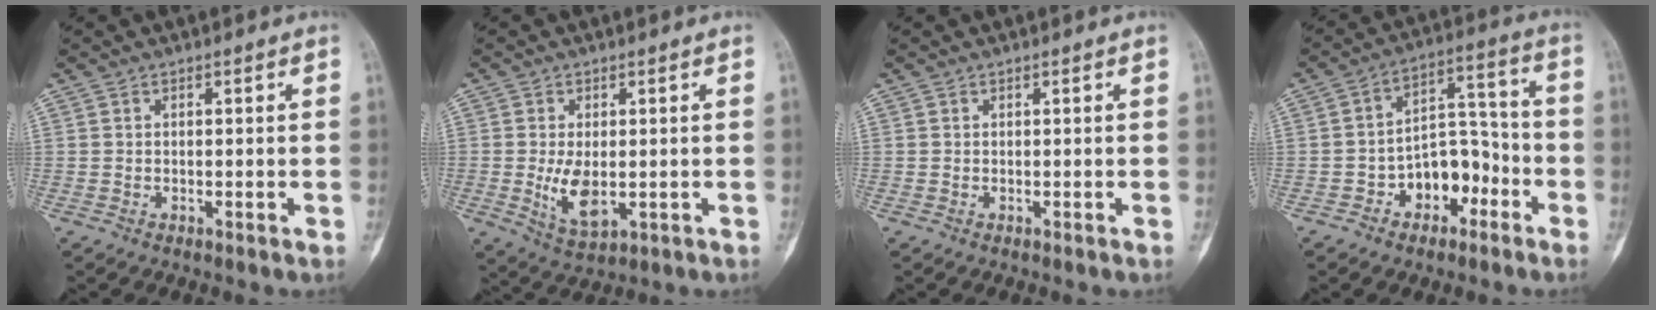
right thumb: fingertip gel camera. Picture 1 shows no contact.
{"total": 7.1, "force": [-0.7, 3.8, 6.0], "torque": [-0.103, -0.013, -0.004]}
{"total": 0.0}
{"total": 10.7, "force": [-4.4, 7.1, 6.7], "torque": [-0.064, 0.058, -0.072]}